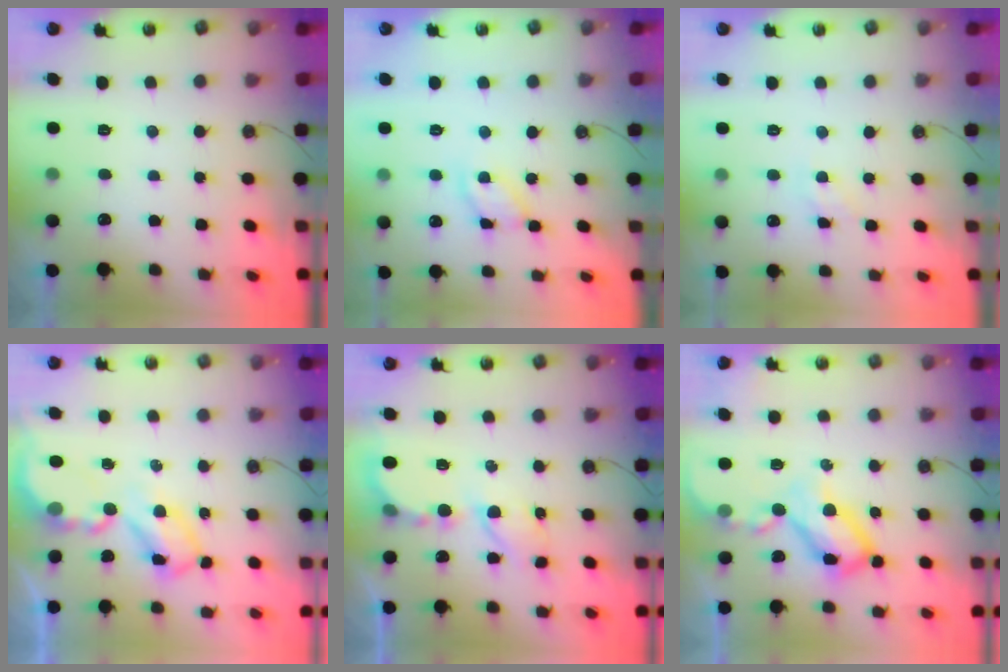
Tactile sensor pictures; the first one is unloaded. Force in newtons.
{"total": 8.4, "press": 8.4, "slide": 0.2}
{"total": 3.0, "press": 3.0, "slide": 0.2}
{"total": 7.5, "press": 7.5, "slide": 0.6}
{"total": 7.3, "press": 7.3, "slide": 0.5}
{"total": 14.4, "press": 14.4, "slide": 1.0}